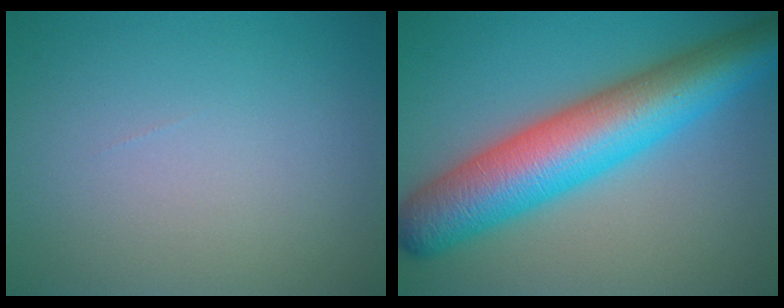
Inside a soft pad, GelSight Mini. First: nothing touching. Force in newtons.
{"total": 11.3, "press": 11.3, "slide": 0.2}